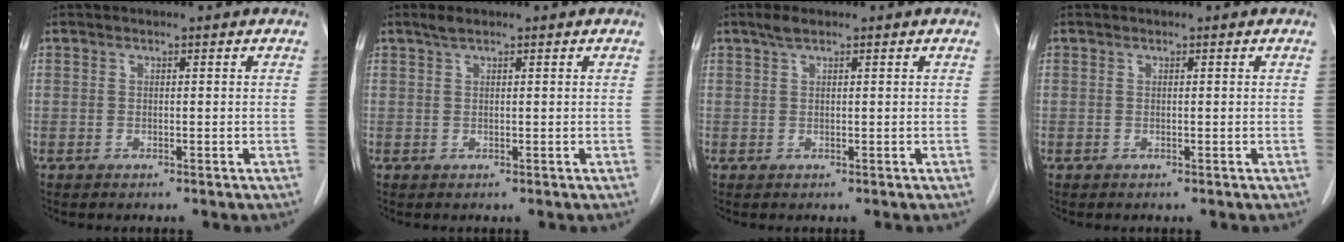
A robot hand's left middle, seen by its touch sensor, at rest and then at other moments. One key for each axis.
{"total": 1.2, "fx": 0.9, "fy": 0.1, "fz": 0.8, "tx": -0.021, "ty": 0.006, "tz": 0.021}
{"total": 1.2, "fx": 0.9, "fy": 0.4, "fz": 0.7, "tx": -0.017, "ty": 0.005, "tz": 0.018}
{"total": 0.0}